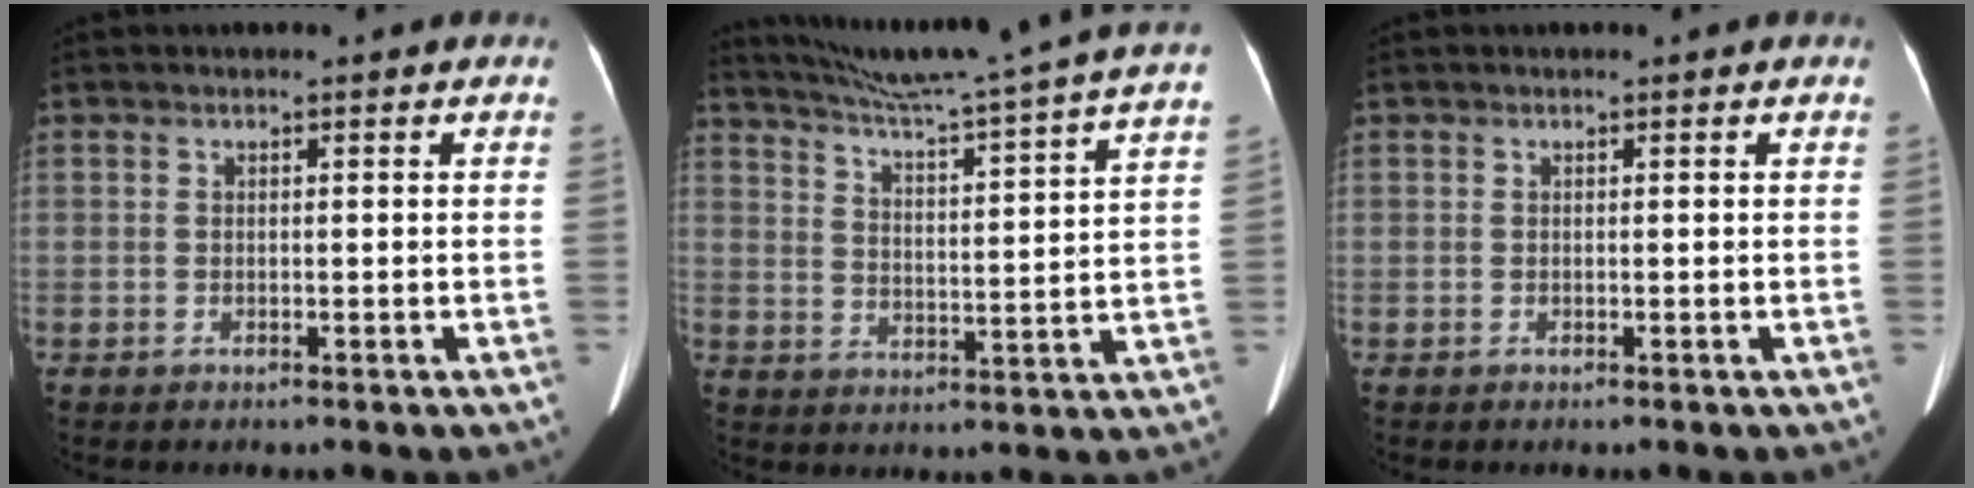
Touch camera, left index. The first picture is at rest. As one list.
[{"total": 22.2, "force": [19.5, -2.2, 10.4], "torque": [-0.177, -0.041, 0.263]}, {"total": 0.0}]